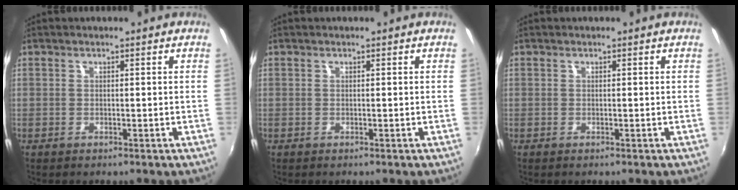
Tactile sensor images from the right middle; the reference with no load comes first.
{"total": 0.0}
{"total": 0.0}